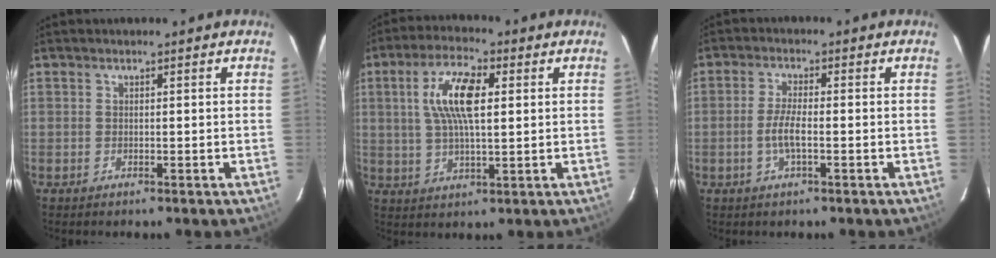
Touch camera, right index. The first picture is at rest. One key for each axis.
{"total": 10.6, "fx": 2.5, "fy": 3.7, "fz": 9.7, "tx": -0.185, "ty": 0.014, "tz": 0.047}
{"total": 4.4, "fx": -1.2, "fy": 0.9, "fz": 4.1, "tx": -0.084, "ty": 0.000, "tz": -0.024}